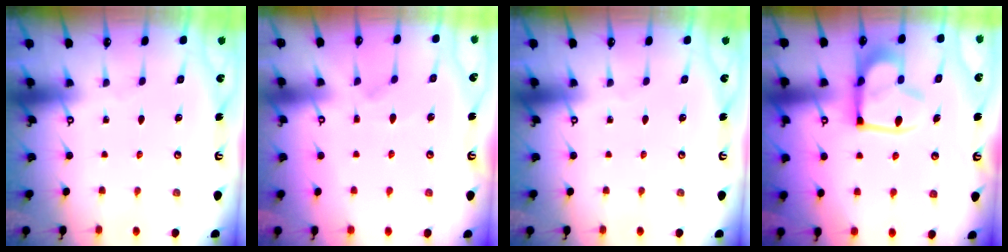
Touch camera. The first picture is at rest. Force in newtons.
{"total": 2.5, "press": 2.2, "slide": 1.2}
{"total": 0.0}
{"total": 14.8, "press": 14.7, "slide": 1.7}